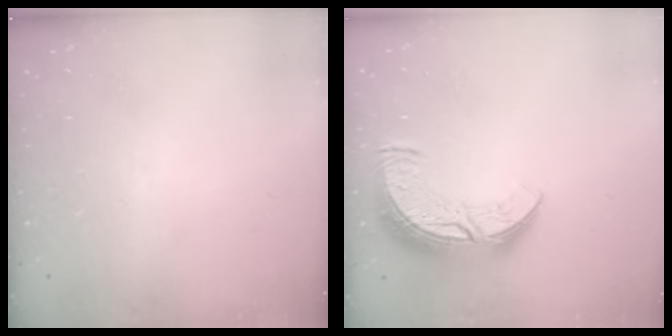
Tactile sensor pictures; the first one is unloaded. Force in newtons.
{"total": 13.1, "press": 13.1, "slide": 1.0}